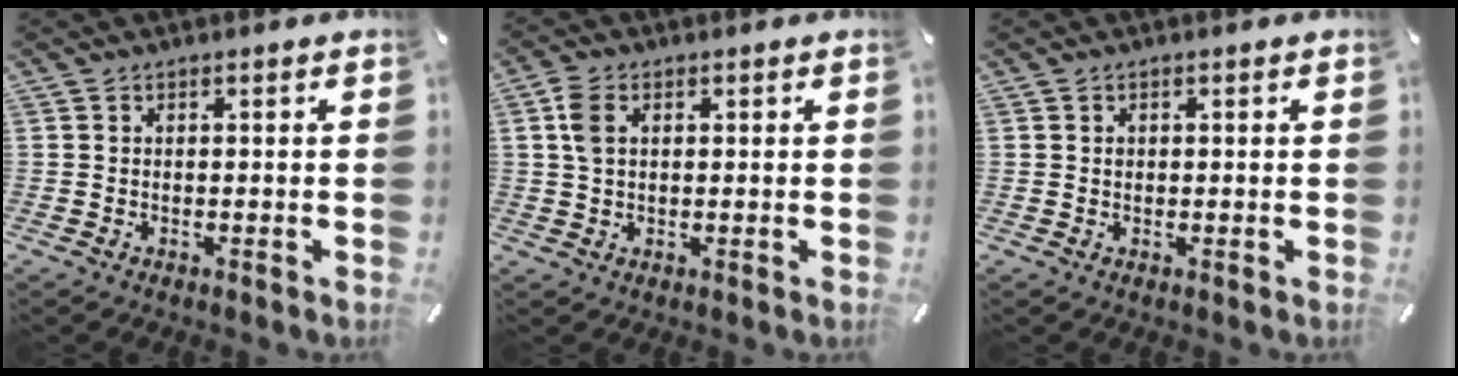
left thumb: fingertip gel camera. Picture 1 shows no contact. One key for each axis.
{"total": 4.4, "fx": 1.1, "fy": 2.9, "fz": 3.1, "tx": -0.075, "ty": 0.007, "tz": 0.019}
{"total": 0.6, "fx": 0.2, "fy": 0.5, "fz": 0.1, "tx": 0.007, "ty": 0.000, "tz": 0.001}